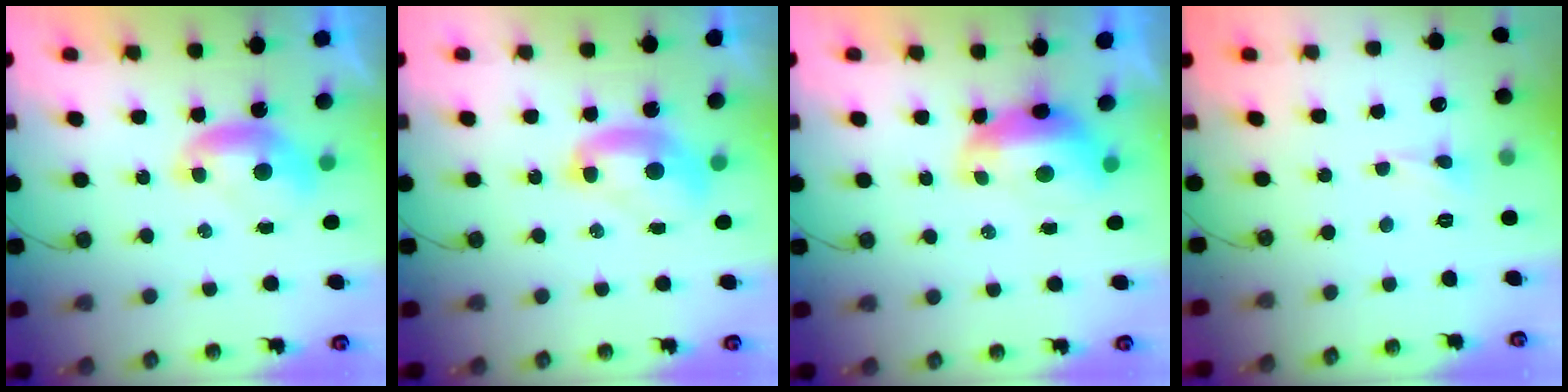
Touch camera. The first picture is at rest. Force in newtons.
{"total": 2.4, "press": 2.4, "slide": 0.2}
{"total": 1.2, "press": 1.1, "slide": 0.5}
{"total": 0.0}